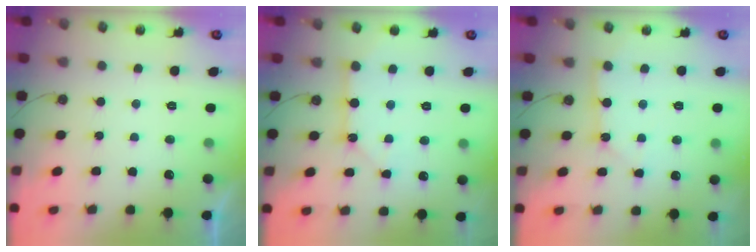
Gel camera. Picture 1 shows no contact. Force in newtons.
{"total": 6.2, "press": 6.2, "slide": 0.6}
{"total": 3.5, "press": 3.5, "slide": 0.4}